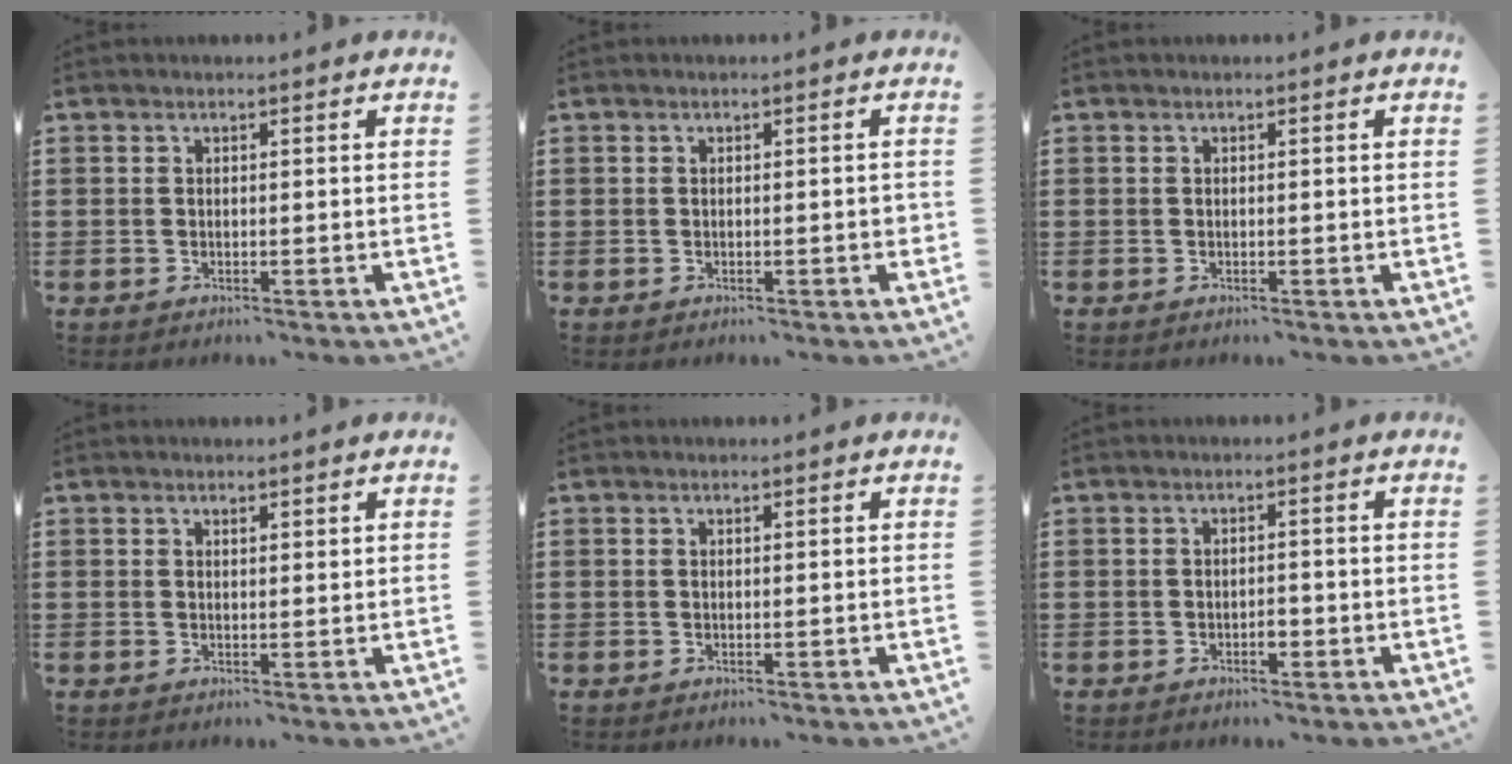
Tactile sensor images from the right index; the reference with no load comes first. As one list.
[{"total": 0.8, "force": [-0.2, 0.2, 0.8], "torque": [-0.015, 0.000, -0.002]}, {"total": 0.0}, {"total": 0.8, "force": [0.6, 0.3, 0.4], "torque": [-0.008, 0.002, 0.012]}, {"total": 0.0}, {"total": 1.6, "force": [-0.8, 0.7, 1.2], "torque": [-0.024, 0.001, -0.015]}]